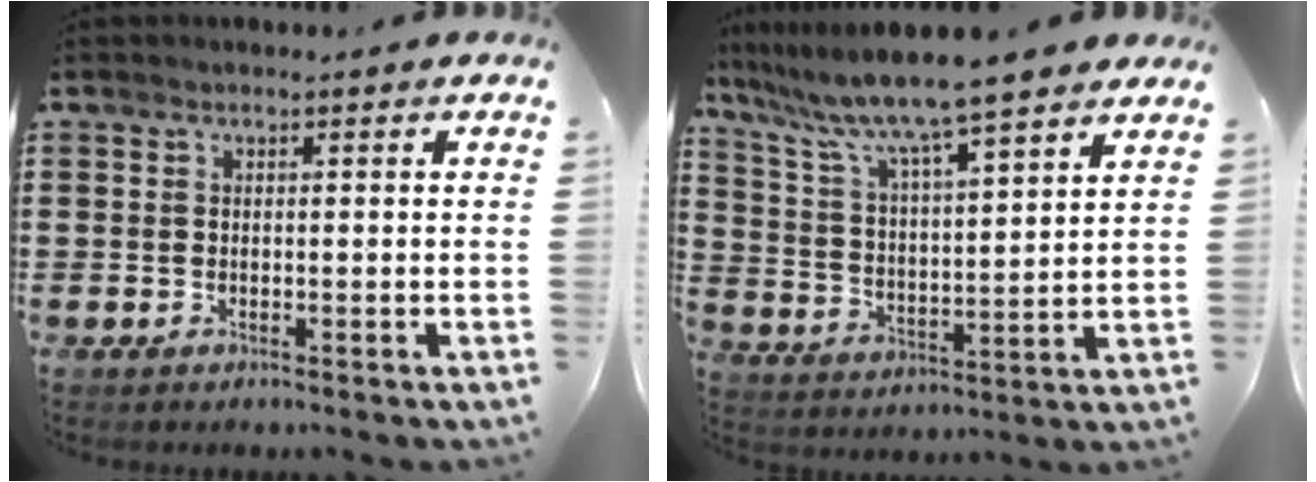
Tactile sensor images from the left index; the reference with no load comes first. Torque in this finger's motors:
{"motor_torque": [1.56, -0.58, 0.58, 0.21]}